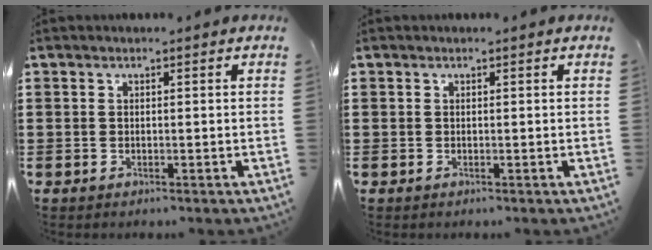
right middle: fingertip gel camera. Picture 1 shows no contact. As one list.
[{"total": 0.0}]